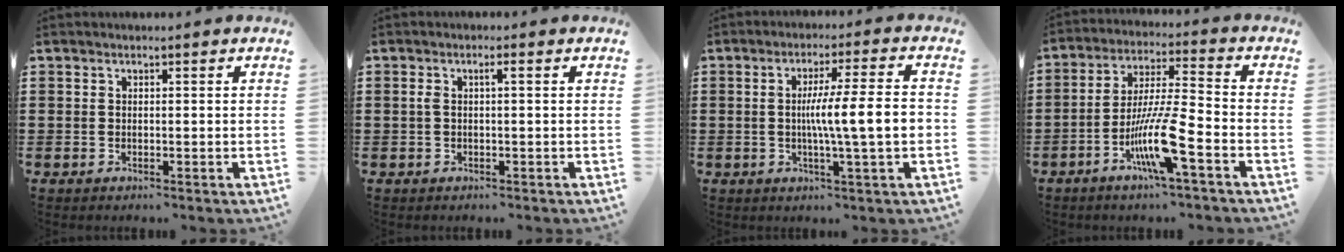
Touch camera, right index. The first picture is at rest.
{"total": 1.6, "force": [-0.1, 0.1, 1.6], "torque": [-0.030, 0.001, -0.004]}
{"total": 9.0, "force": [-0.5, 0.5, 9.0], "torque": [-0.149, -0.006, -0.014]}
{"total": 10.8, "force": [-5.0, 0.8, 9.5], "torque": [-0.194, -0.010, -0.096]}